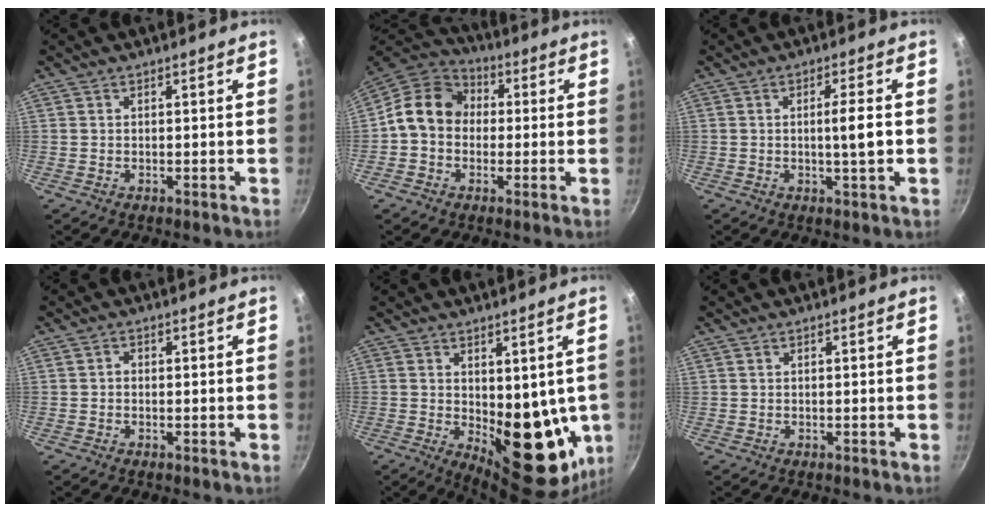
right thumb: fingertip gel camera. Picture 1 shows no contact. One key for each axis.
{"total": 12.6, "fx": 0.4, "fy": 10.5, "fz": 6.9, "tx": -0.084, "ty": 0.034, "tz": -0.016}
{"total": 4.7, "fx": -0.3, "fy": 0.2, "fz": 4.7, "tx": -0.076, "ty": 0.002, "tz": -0.005}
{"total": 0.9, "fx": -0.2, "fy": 0.7, "fz": 0.4, "tx": -0.006, "ty": 0.005, "tz": -0.005}
{"total": 16.3, "fx": -0.8, "fy": 8.3, "fz": 14.0, "tx": -0.136, "ty": -0.038, "tz": 0.007}
{"total": 0.0}